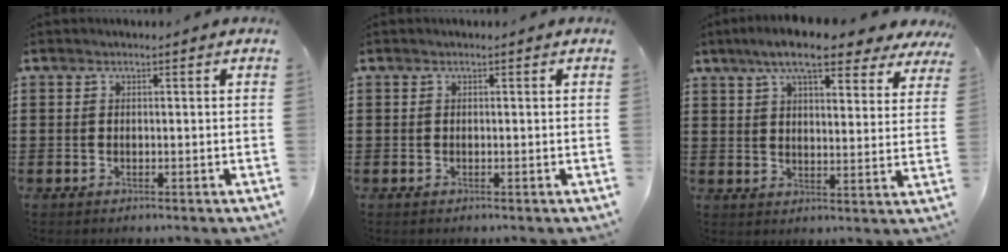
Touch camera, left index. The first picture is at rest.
{"total": 0.0}
{"total": 9.4, "force": [7.4, 1.7, 5.5], "torque": [-0.111, -0.016, 0.132]}